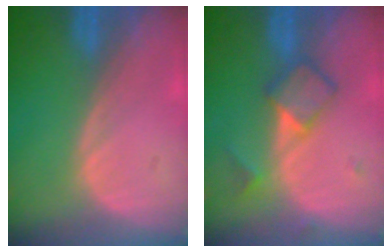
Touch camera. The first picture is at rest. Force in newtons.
{"total": 4.8, "press": 4.6, "slide": 1.4}